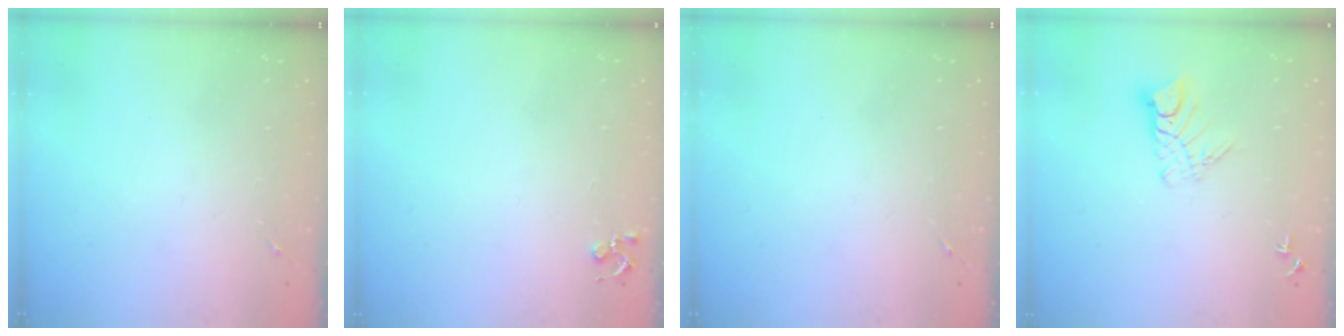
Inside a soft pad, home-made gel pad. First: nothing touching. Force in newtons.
{"total": 3.9, "press": 3.9, "slide": 0.5}
{"total": 0.0}
{"total": 7.6, "press": 7.5, "slide": 0.7}